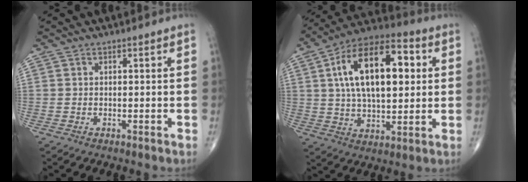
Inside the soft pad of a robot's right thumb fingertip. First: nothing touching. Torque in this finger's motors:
{"motor_torque": [1.06, 3.94, 0.71, -0.01, 0.28]}